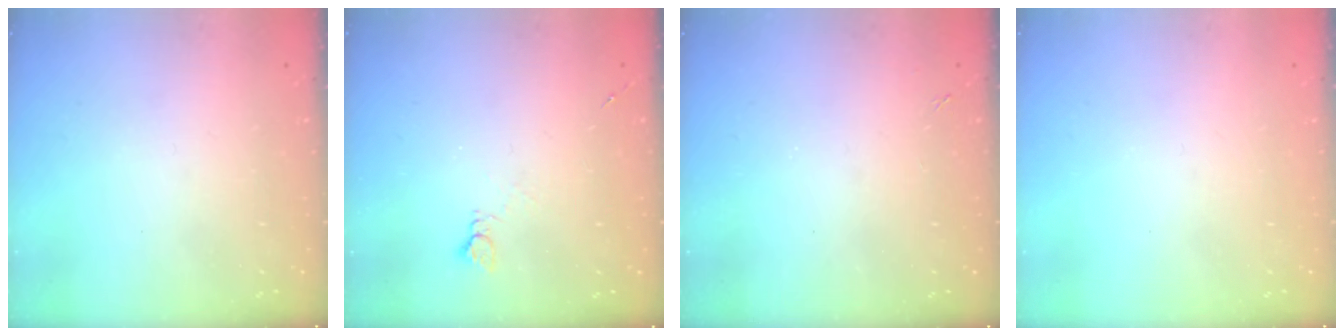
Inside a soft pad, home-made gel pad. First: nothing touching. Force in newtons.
{"total": 3.2, "press": 3.2, "slide": 0.4}
{"total": 1.7, "press": 1.6, "slide": 0.3}
{"total": 0.0}